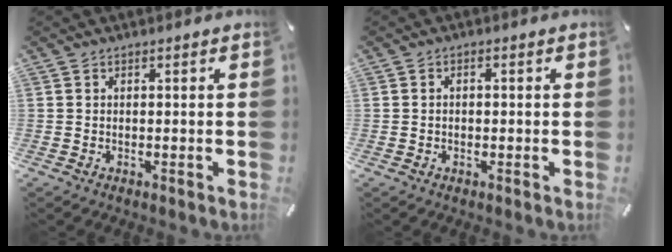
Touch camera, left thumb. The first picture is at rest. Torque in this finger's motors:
{"motor_torque": [-0.13, -0.58, 0.06, 0.11, -0.09]}